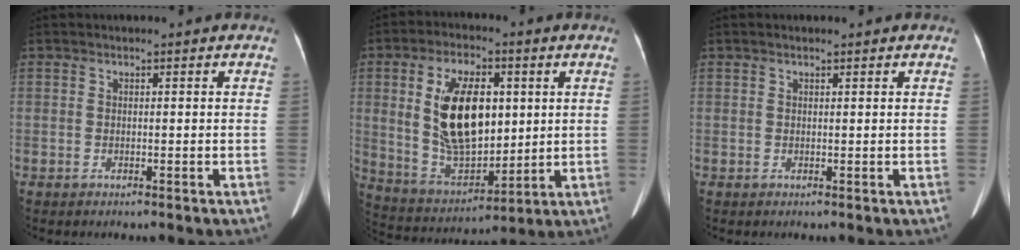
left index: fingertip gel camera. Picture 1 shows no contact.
{"total": 14.8, "force": [2.6, 7.3, 12.6], "torque": [-0.245, 0.007, 0.058]}
{"total": 0.5, "force": [0.3, 0.2, 0.4], "torque": [-0.011, 0.002, 0.006]}